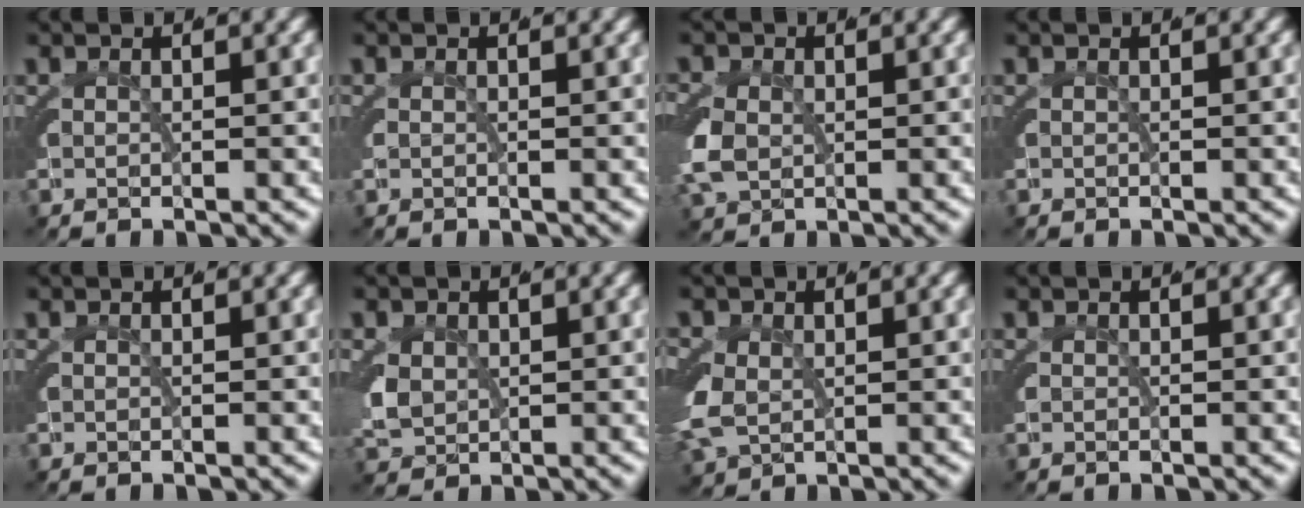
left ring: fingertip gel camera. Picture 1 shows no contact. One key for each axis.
{"total": 0.0}
{"total": 2.6, "fx": -0.4, "fy": 2.1, "fz": 1.5, "tx": -0.057, "ty": -0.021, "tz": 0.009}
{"total": 0.0}
{"total": 0.0}
{"total": 3.2, "fx": -0.1, "fy": 2.8, "fz": 1.5, "tx": -0.057, "ty": -0.024, "tz": 0.016}
{"total": 3.5, "fx": -0.4, "fy": 3.0, "fz": 1.7, "tx": -0.072, "ty": -0.029, "tz": 0.014}
{"total": 0.0}